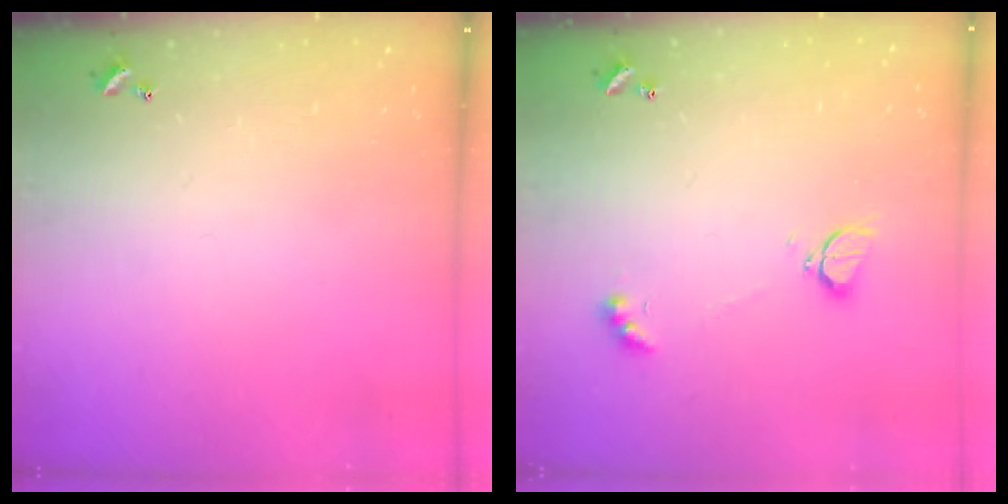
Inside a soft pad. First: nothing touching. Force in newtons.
{"total": 2.1, "press": 2.1, "slide": 0.5}